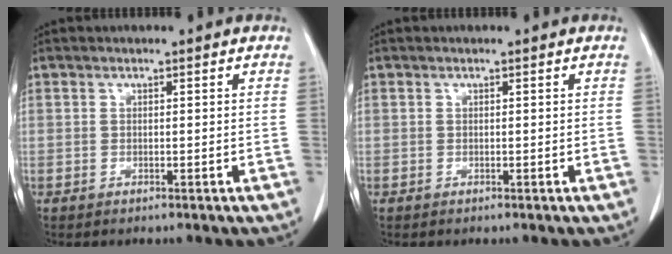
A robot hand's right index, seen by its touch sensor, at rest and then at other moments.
{"total": 0.0}